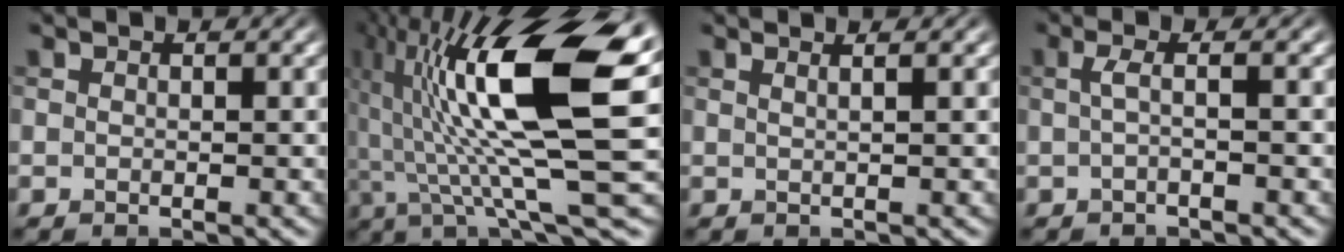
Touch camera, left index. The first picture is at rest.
{"total": 15.8, "force": [3.1, 3.6, 15.1], "torque": [-0.267, 0.003, 0.057]}
{"total": 2.2, "force": [1.1, 1.0, 1.5], "torque": [0.000, 0.001, -0.012]}
{"total": 1.9, "force": [-0.1, 0.5, 1.8], "torque": [-0.033, -0.002, -0.008]}